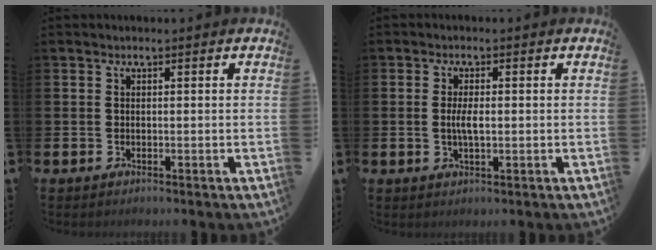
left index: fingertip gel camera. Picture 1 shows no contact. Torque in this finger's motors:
{"motor_torque": [0.65, 0.12, 0.09, 0.06]}